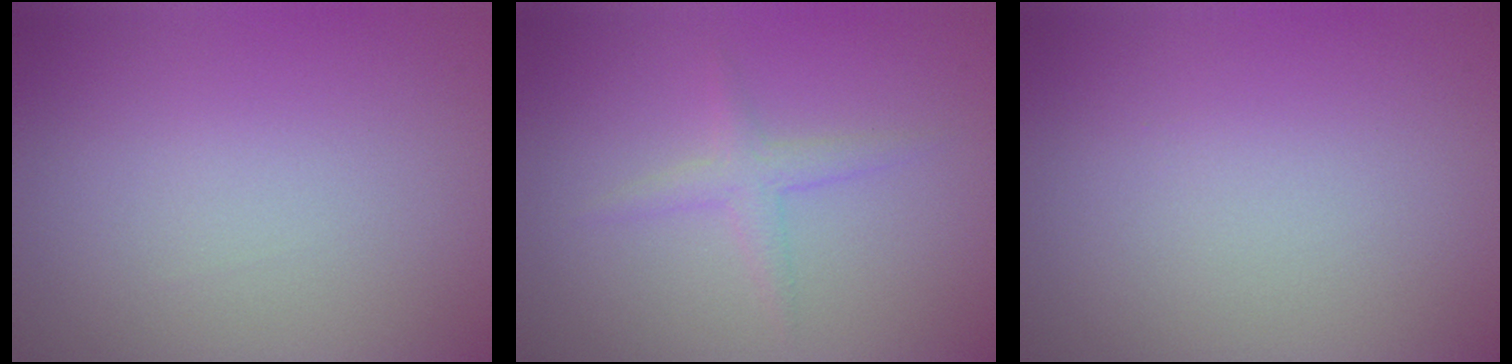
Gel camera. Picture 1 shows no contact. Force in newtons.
{"total": 1.7, "press": 1.7, "slide": 0.1}
{"total": 0.0}